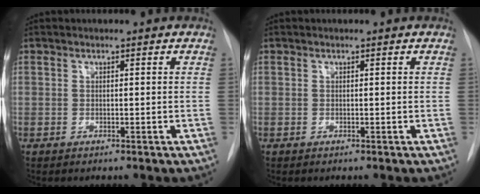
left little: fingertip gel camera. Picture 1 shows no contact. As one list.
[{"total": 0.0}]